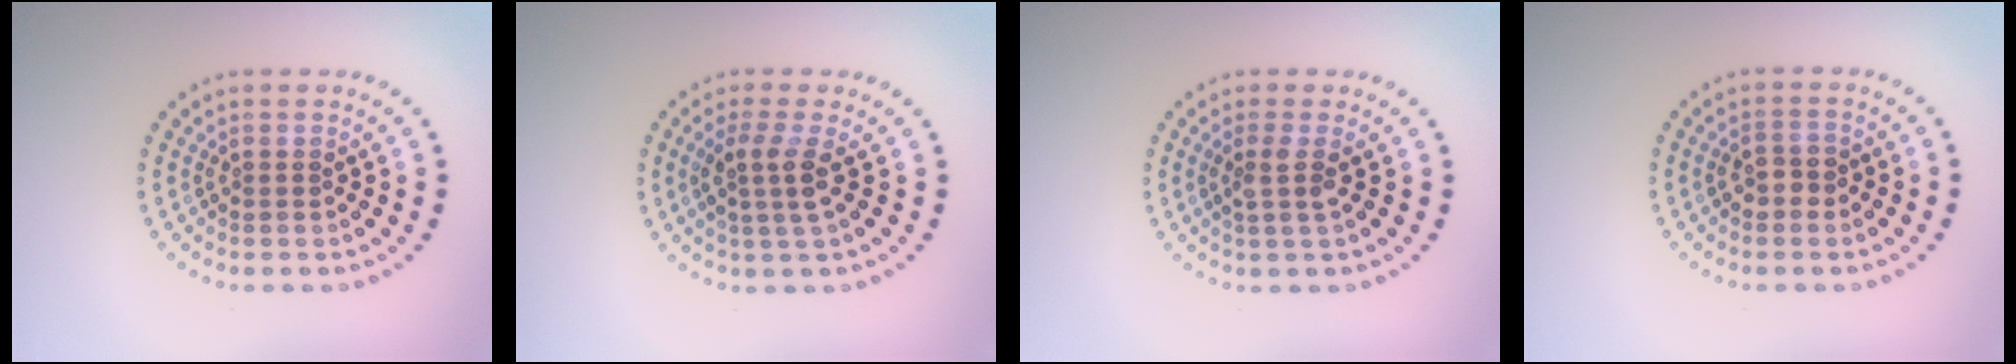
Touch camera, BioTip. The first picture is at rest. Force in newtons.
{"total": 2.5, "press": 2.0, "slide": 1.5}
{"total": 1.7, "press": 1.3, "slide": 1.1}
{"total": 1.6, "press": 1.6, "slide": 0.4}